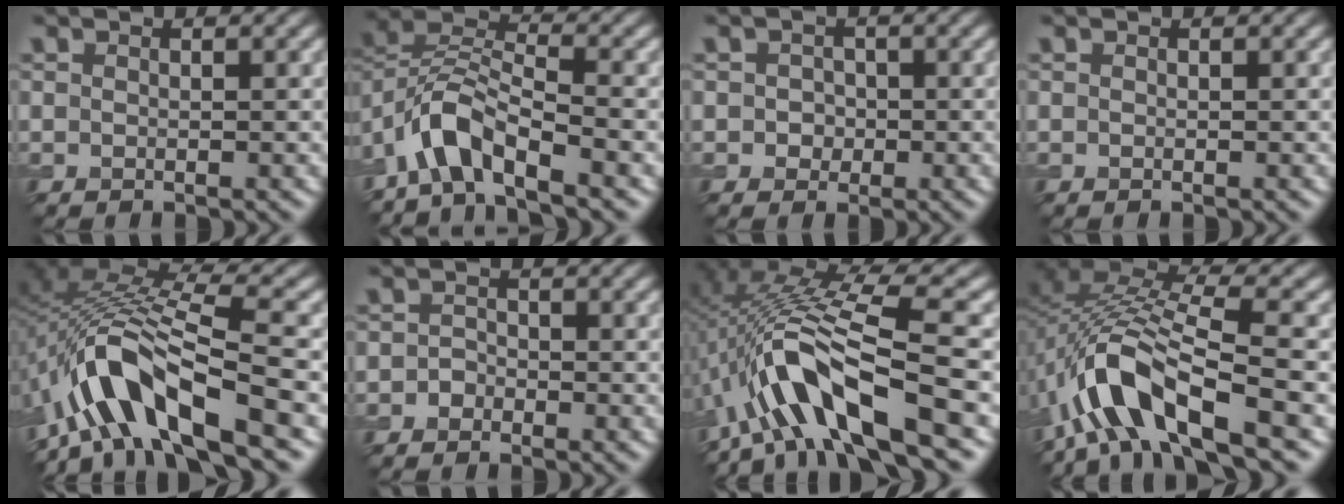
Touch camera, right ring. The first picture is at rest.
{"total": 5.6, "force": [-3.7, 2.2, 3.6], "torque": [-0.060, 0.011, -0.077]}
{"total": 1.3, "force": [0.0, 1.3, 0.2], "torque": [0.001, 0.004, -0.002]}
{"total": 0.0}
{"total": 11.3, "force": [-4.9, 4.1, 9.3], "torque": [-0.167, 0.020, -0.091]}
{"total": 0.9, "force": [-0.6, 0.7, 0.0], "torque": [0.000, 0.009, -0.013]}
{"total": 10.8, "force": [-3.4, 2.8, 9.8], "torque": [-0.178, 0.028, -0.059]}
{"total": 9.9, "force": [-4.0, 3.7, 8.2], "torque": [-0.159, 0.020, -0.082]}